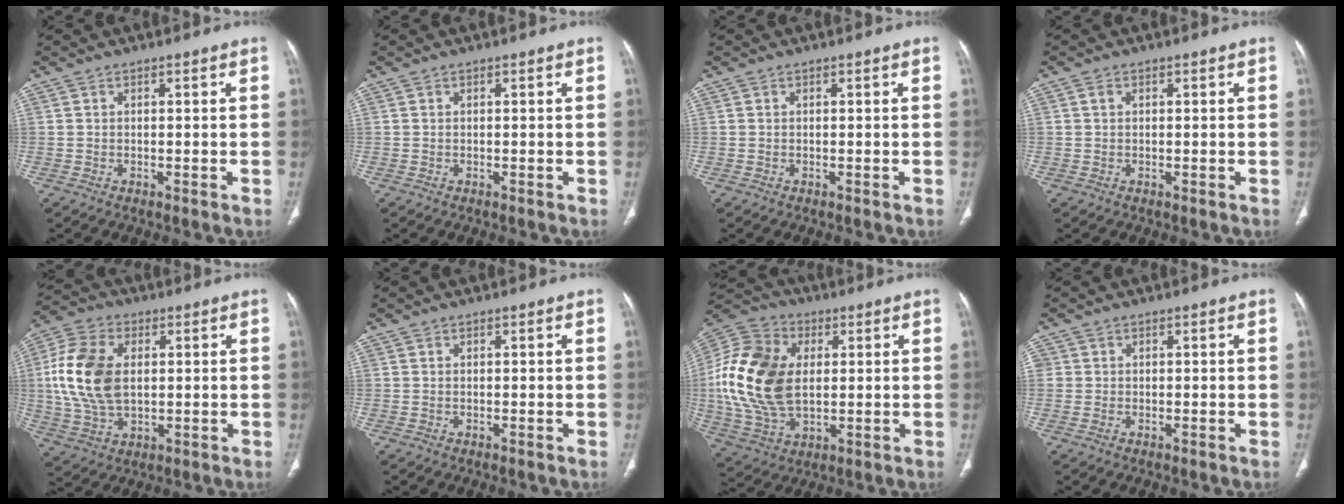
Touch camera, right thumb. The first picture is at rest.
{"total": 0.0}
{"total": 0.0}
{"total": 0.6, "force": [0.2, 0.4, 0.3], "torque": [-0.004, 0.001, 0.004]}
{"total": 14.9, "force": [1.6, 9.4, 11.4], "torque": [-0.234, 0.004, 0.032]}
{"total": 0.0}
{"total": 19.9, "force": [2.0, 12.9, 15.0], "torque": [-0.302, 0.000, 0.039]}
{"total": 0.9, "force": [0.0, 0.9, 0.1], "torque": [0.007, 0.003, 0.000]}